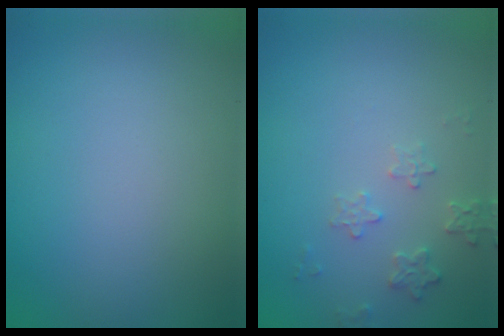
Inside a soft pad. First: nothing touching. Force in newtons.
{"total": 1.9, "press": 1.8, "slide": 0.2}